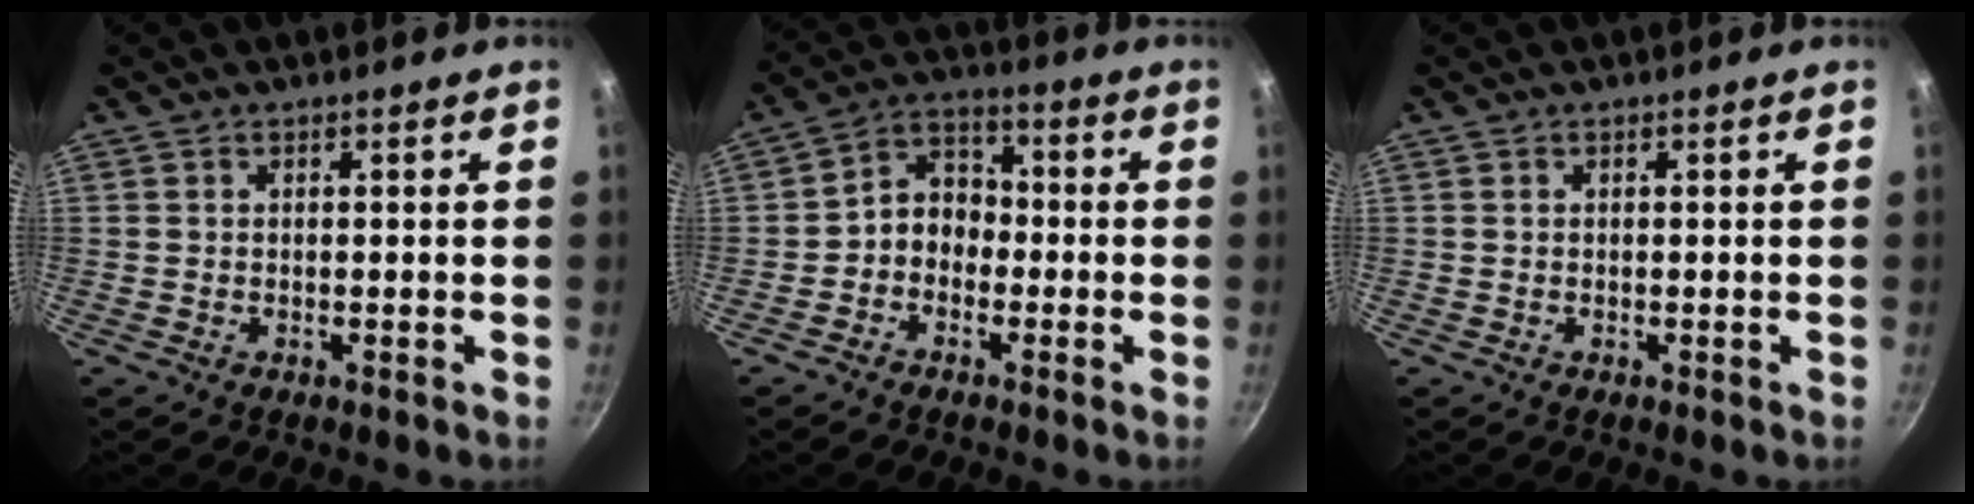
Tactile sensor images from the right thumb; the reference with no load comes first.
{"total": 6.7, "force": [-1.9, 5.3, 3.6], "torque": [-0.025, 0.035, -0.049]}
{"total": 0.0}